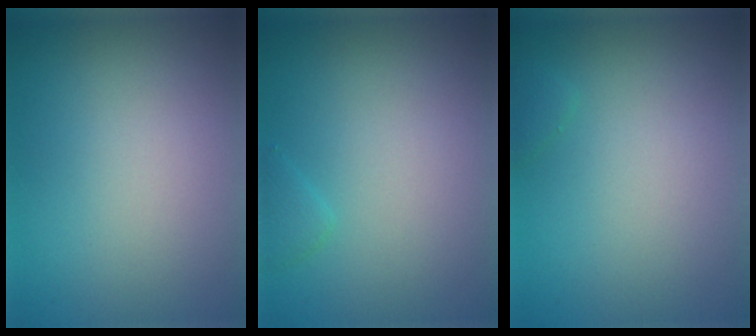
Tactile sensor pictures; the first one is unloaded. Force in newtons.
{"total": 0.9, "press": 0.9, "slide": 0.1}
{"total": 0.7, "press": 0.7, "slide": 0.0}